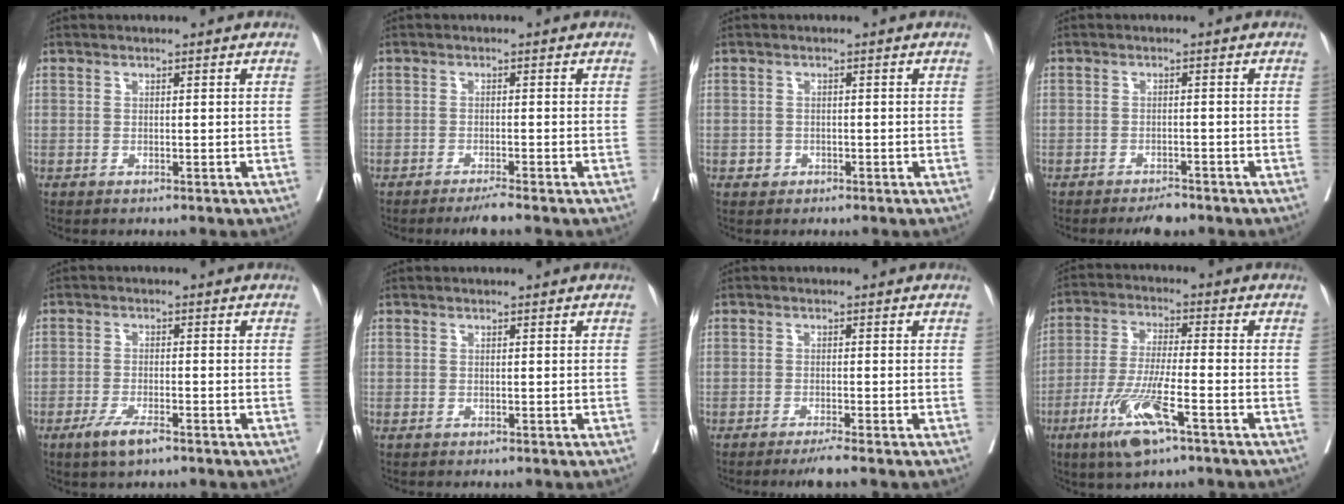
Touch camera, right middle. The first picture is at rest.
{"total": 2.4, "force": [-1.9, -0.7, 1.2], "torque": [-0.025, -0.005, -0.035]}
{"total": 1.1, "force": [-0.5, 1.0, 0.2], "torque": [0.001, 0.004, -0.007]}
{"total": 2.7, "force": [-2.3, 0.6, 1.2], "torque": [-0.022, -0.004, -0.034]}
{"total": 4.2, "force": [-2.8, 0.9, 3.1], "torque": [-0.066, -0.007, -0.048]}
{"total": 0.0}
{"total": 2.5, "force": [-1.9, -0.7, 1.4], "torque": [-0.027, -0.005, -0.035]}
{"total": 10.8, "force": [-5.5, 1.1, 9.2], "torque": [-0.187, -0.023, -0.102]}